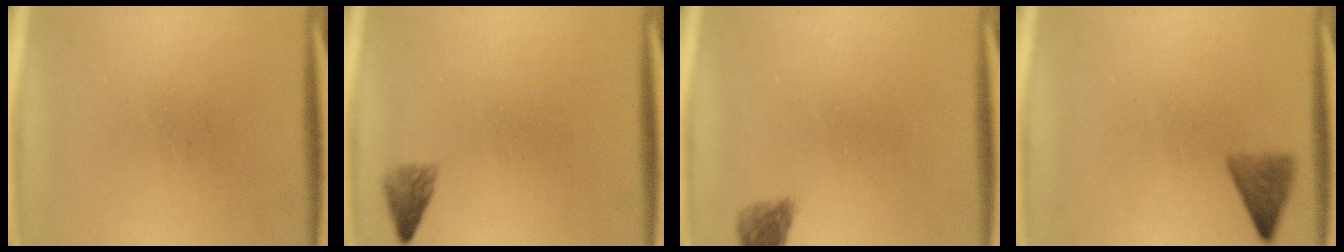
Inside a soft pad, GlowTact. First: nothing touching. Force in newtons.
{"total": 1.8}
{"total": 2.4}
{"total": 3.0}